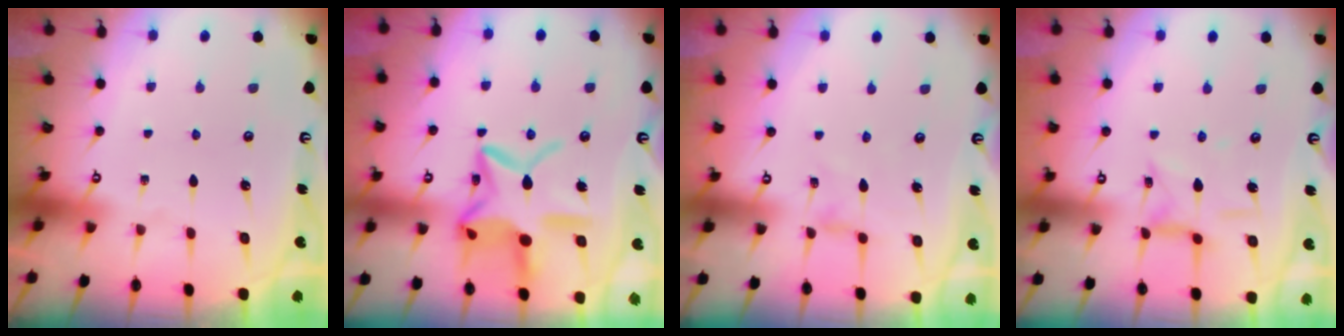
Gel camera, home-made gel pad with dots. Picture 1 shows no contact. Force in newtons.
{"total": 18.6, "press": 18.5, "slide": 1.2}
{"total": 0.6, "press": 0.5, "slide": 0.2}
{"total": 5.8, "press": 5.7, "slide": 0.5}